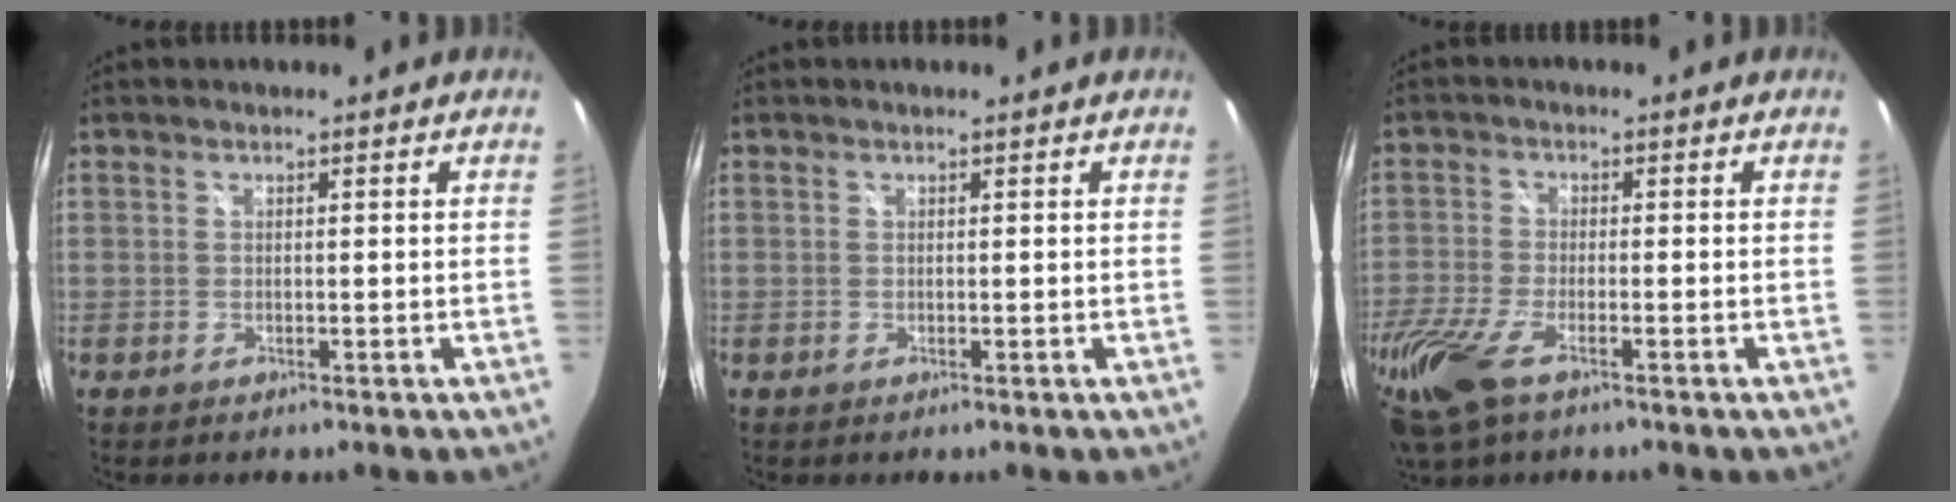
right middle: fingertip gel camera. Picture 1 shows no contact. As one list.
[{"total": 0.0}, {"total": 14.4, "force": [-8.5, 5.9, 10.0], "torque": [-0.242, -0.055, -0.165]}]